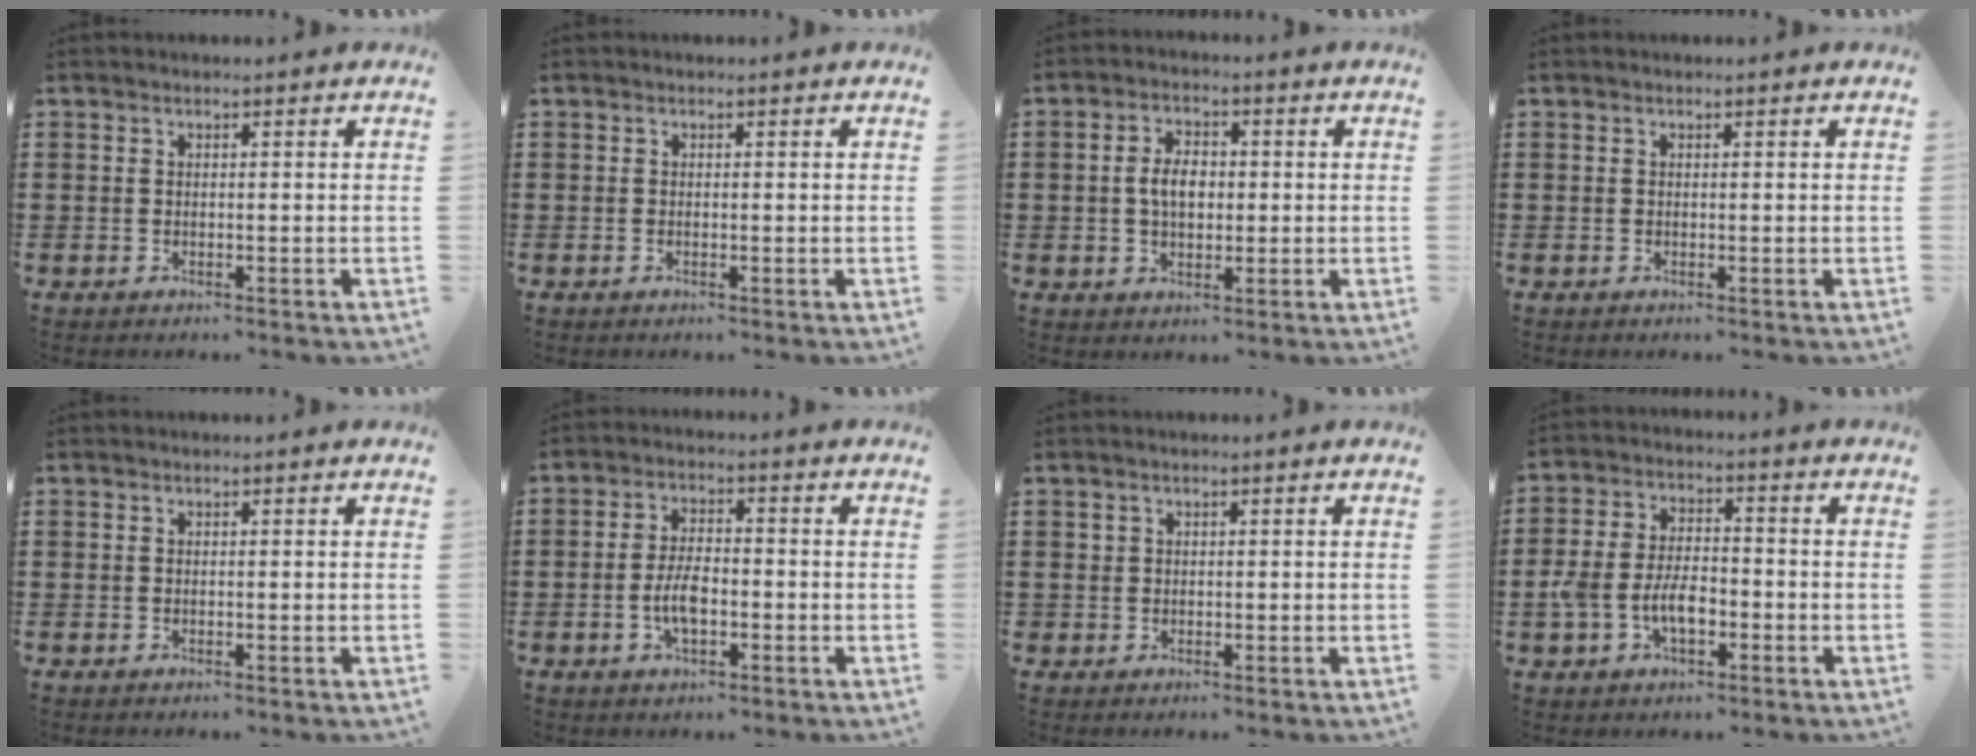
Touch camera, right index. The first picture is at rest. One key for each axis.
{"total": 0.0}
{"total": 4.6, "fx": 0.1, "fy": 2.9, "fz": 3.6, "tx": -0.067, "ty": 0.009, "tz": -0.003}
{"total": 0.0}
{"total": 0.0}
{"total": 5.1, "fx": -1.3, "fy": 2.3, "fz": 4.3, "tx": -0.096, "ty": 0.002, "tz": -0.027}
{"total": 0.9, "fx": 0.2, "fy": 0.9, "fz": 0.0, "tx": -0.002, "ty": 0.005, "tz": 0.003}
{"total": 6.5, "fx": -2.2, "fy": 3.6, "fz": 4.9, "tx": -0.118, "ty": 0.001, "tz": -0.046}